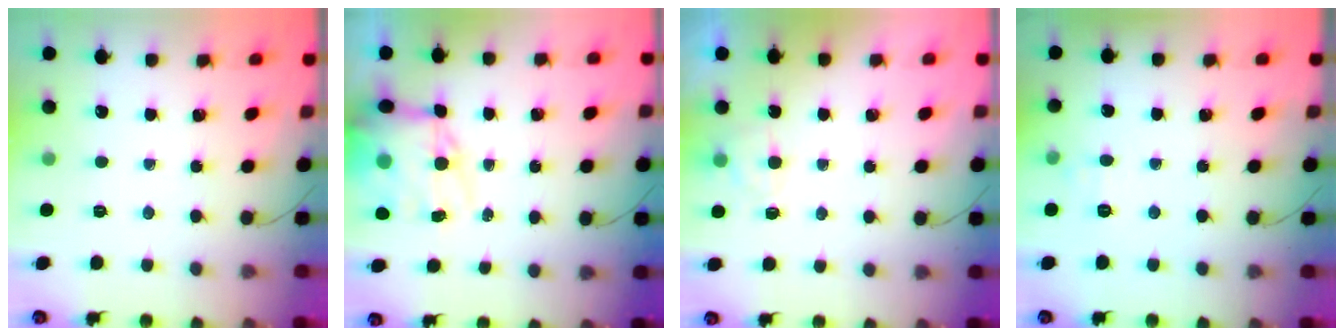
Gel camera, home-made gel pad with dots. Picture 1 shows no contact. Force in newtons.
{"total": 14.0, "press": 13.6, "slide": 3.3}
{"total": 2.9, "press": 2.5, "slide": 1.5}
{"total": 5.6, "press": 5.4, "slide": 1.4}